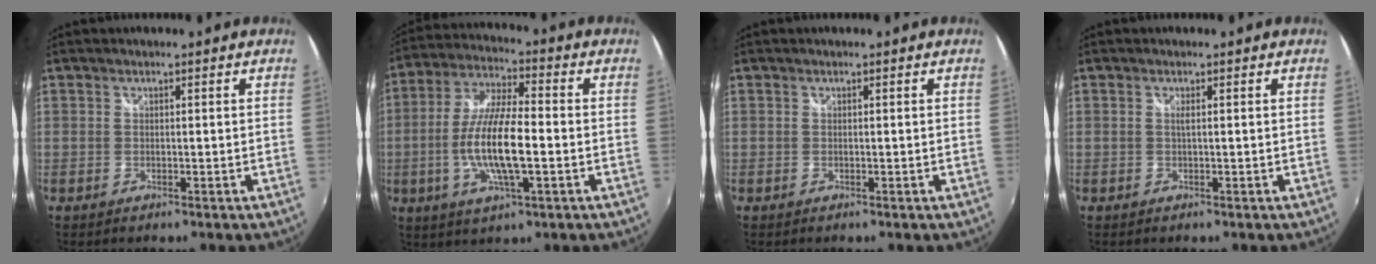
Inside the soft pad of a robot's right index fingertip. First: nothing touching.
{"total": 13.6, "force": [-2.8, 3.2, 12.9], "torque": [-0.261, -0.003, -0.052]}
{"total": 0.0}
{"total": 0.8, "force": [0.0, -0.2, 0.8], "torque": [-0.013, 0.000, -0.001]}